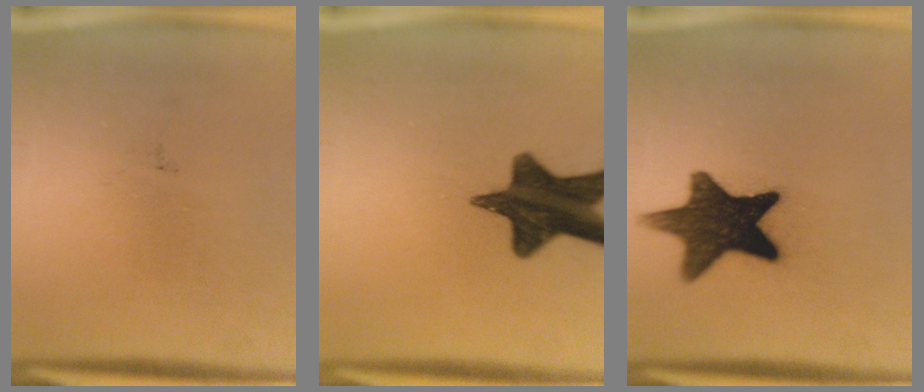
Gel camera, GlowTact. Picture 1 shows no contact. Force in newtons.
{"total": 14.7}
{"total": 15.5}